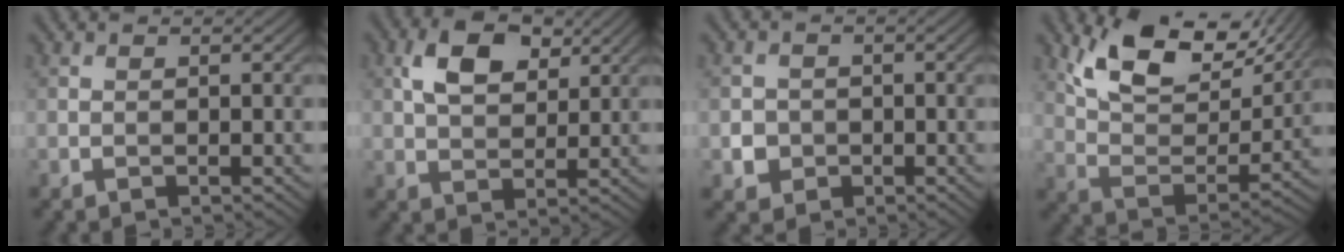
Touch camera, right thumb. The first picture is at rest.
{"total": 6.7, "force": [2.8, 4.0, 4.6], "torque": [-0.088, 0.002, 0.047]}
{"total": 3.0, "force": [-0.7, 2.8, 0.7], "torque": [-0.011, -0.008, -0.018]}
{"total": 14.1, "force": [9.3, 6.0, 8.8], "torque": [-0.169, -0.007, 0.157]}